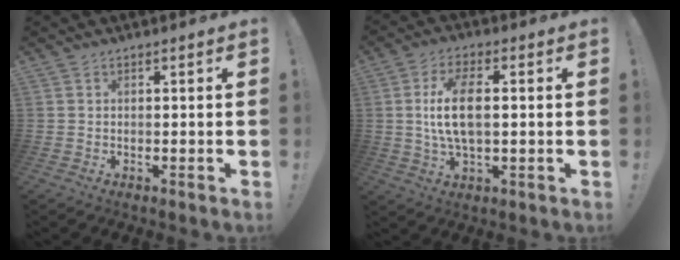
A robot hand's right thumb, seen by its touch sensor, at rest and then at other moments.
{"total": 11.1, "force": [0.8, 5.0, 9.9], "torque": [-0.183, -0.004, 0.011]}